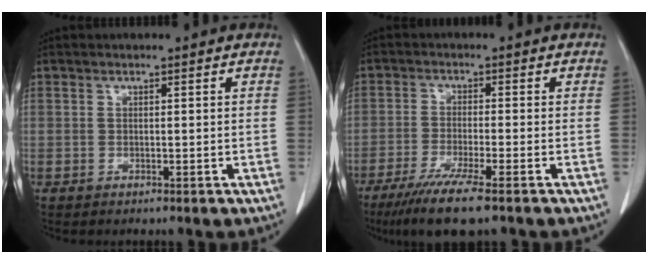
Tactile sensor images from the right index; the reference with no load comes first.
{"total": 8.5, "force": [-5.8, 0.1, 6.2], "torque": [-0.107, -0.023, -0.097]}